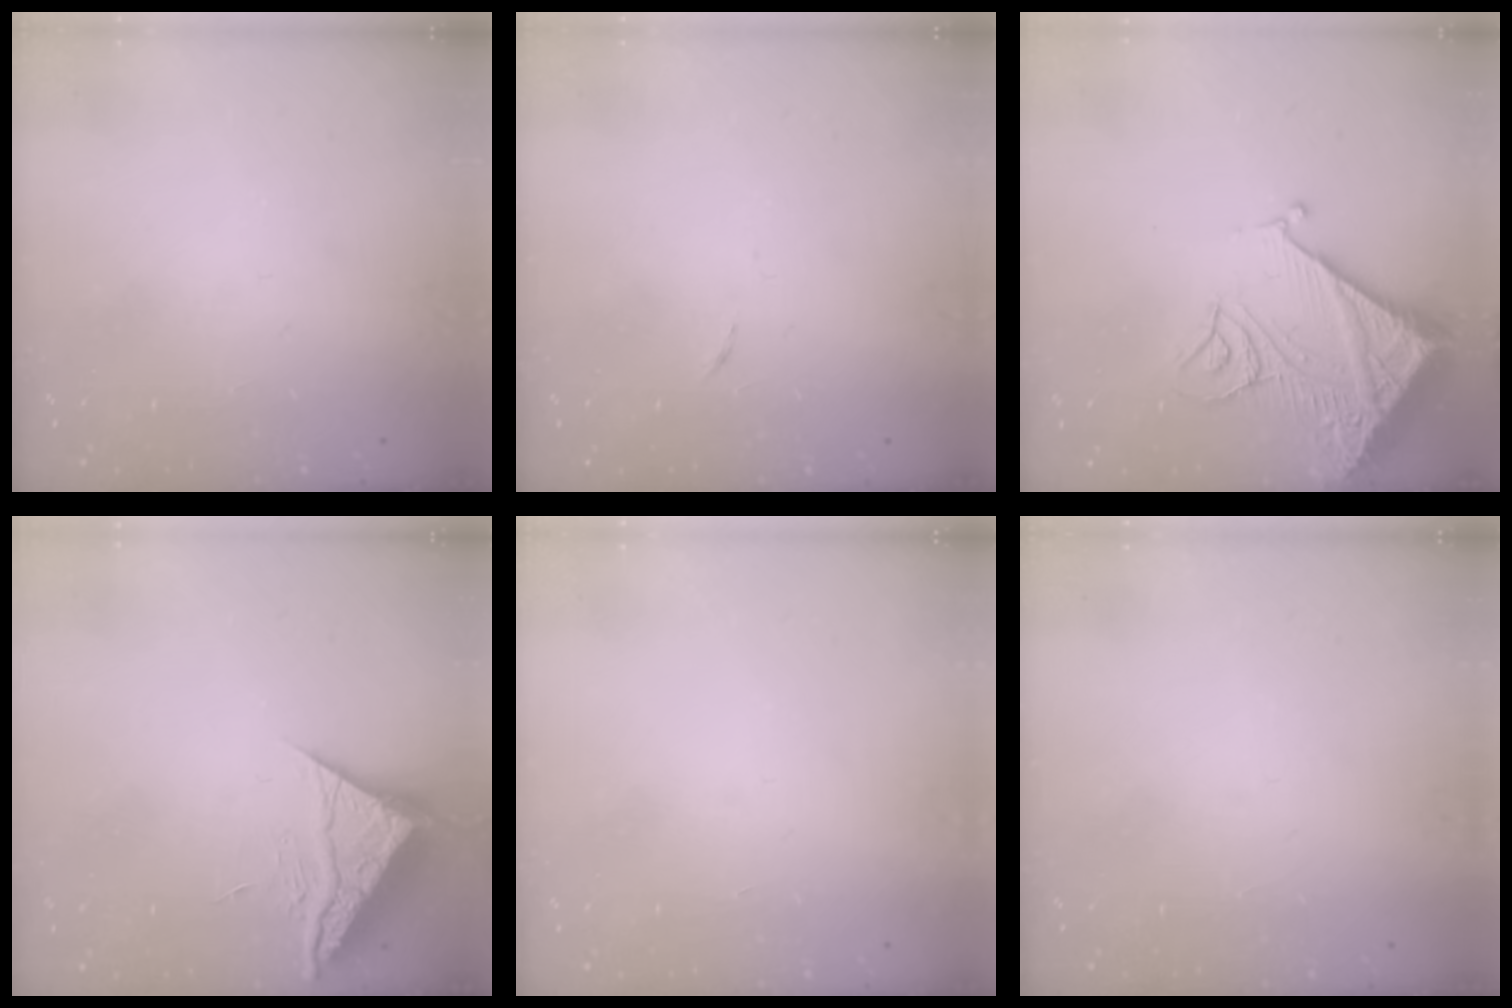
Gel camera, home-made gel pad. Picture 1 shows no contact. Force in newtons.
{"total": 2.6, "press": 2.6, "slide": 0.4}
{"total": 14.7, "press": 14.6, "slide": 1.7}
{"total": 6.4, "press": 6.4, "slide": 0.2}
{"total": 1.7, "press": 1.7, "slide": 0.1}
{"total": 1.5, "press": 1.5, "slide": 0.1}